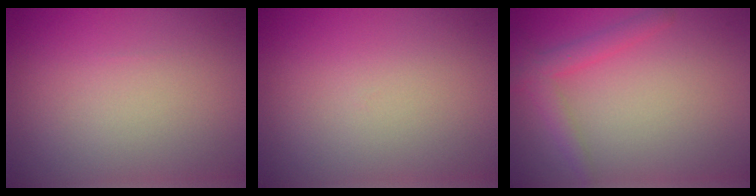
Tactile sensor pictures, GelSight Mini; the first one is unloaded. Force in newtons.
{"total": 0.0}
{"total": 2.4, "press": 2.4, "slide": 0.1}